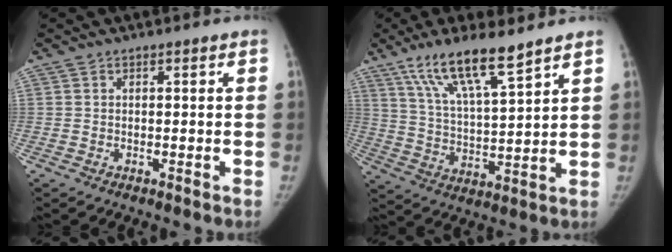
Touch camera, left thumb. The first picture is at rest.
{"total": 13.5, "force": [9.3, 2.3, 9.5], "torque": [-0.169, -0.044, 0.181]}